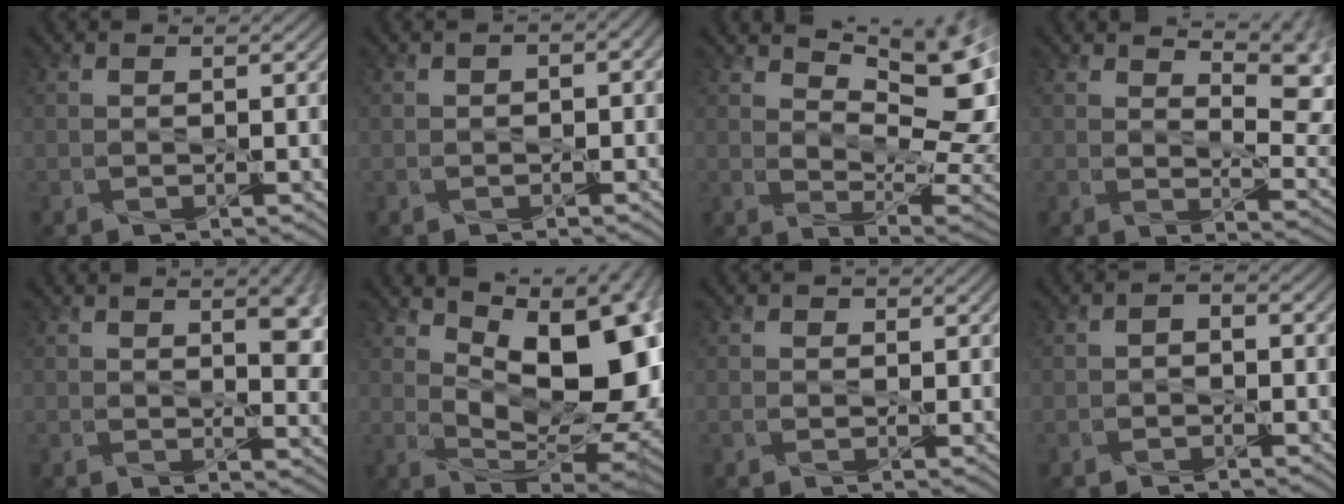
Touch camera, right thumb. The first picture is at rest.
{"total": 2.1, "force": [-0.2, 1.4, 1.5], "torque": [-0.024, -0.004, -0.002]}
{"total": 12.3, "force": [5.9, 4.8, 9.7], "torque": [-0.162, 0.003, 0.097]}
{"total": 9.7, "force": [6.4, 3.1, 6.6], "torque": [-0.104, 0.001, 0.092]}
{"total": 7.5, "force": [2.4, 2.8, 6.5], "torque": [-0.082, 0.003, 0.044]}
{"total": 16.6, "force": [5.1, 8.4, 13.4], "torque": [-0.184, 0.017, 0.088]}
{"total": 0.6, "force": [0.2, 0.6, 0.1], "torque": [0.001, -0.004, 0.000]}
{"total": 1.3, "force": [-0.6, 0.9, 0.7], "torque": [-0.013, 0.002, -0.016]}